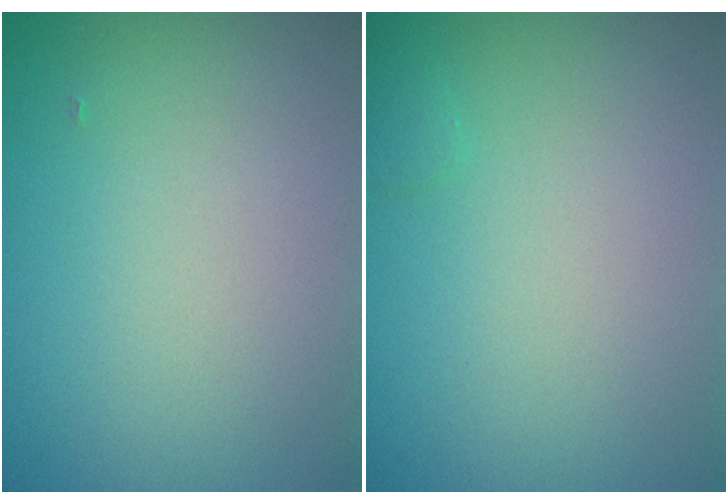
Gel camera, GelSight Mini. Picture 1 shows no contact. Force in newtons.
{"total": 0.7, "press": 0.7, "slide": 0.0}